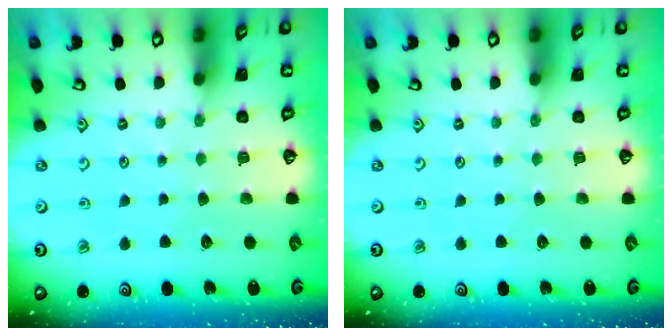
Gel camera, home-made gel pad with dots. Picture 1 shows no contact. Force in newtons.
{"total": 0.0}